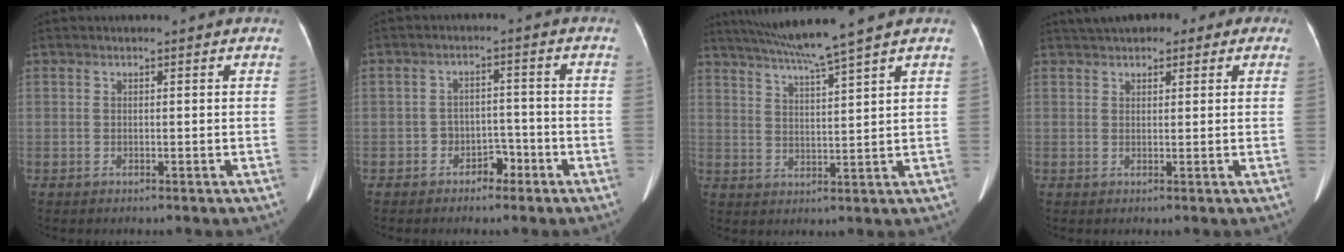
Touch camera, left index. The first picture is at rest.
{"total": 3.4, "force": [-2.2, 2.2, 1.3], "torque": [-0.015, 0.015, -0.031]}
{"total": 8.9, "force": [7.5, -2.1, 4.3], "torque": [-0.075, 0.003, 0.126]}
{"total": 7.5, "force": [5.2, 3.9, 3.7], "torque": [-0.044, 0.039, 0.072]}